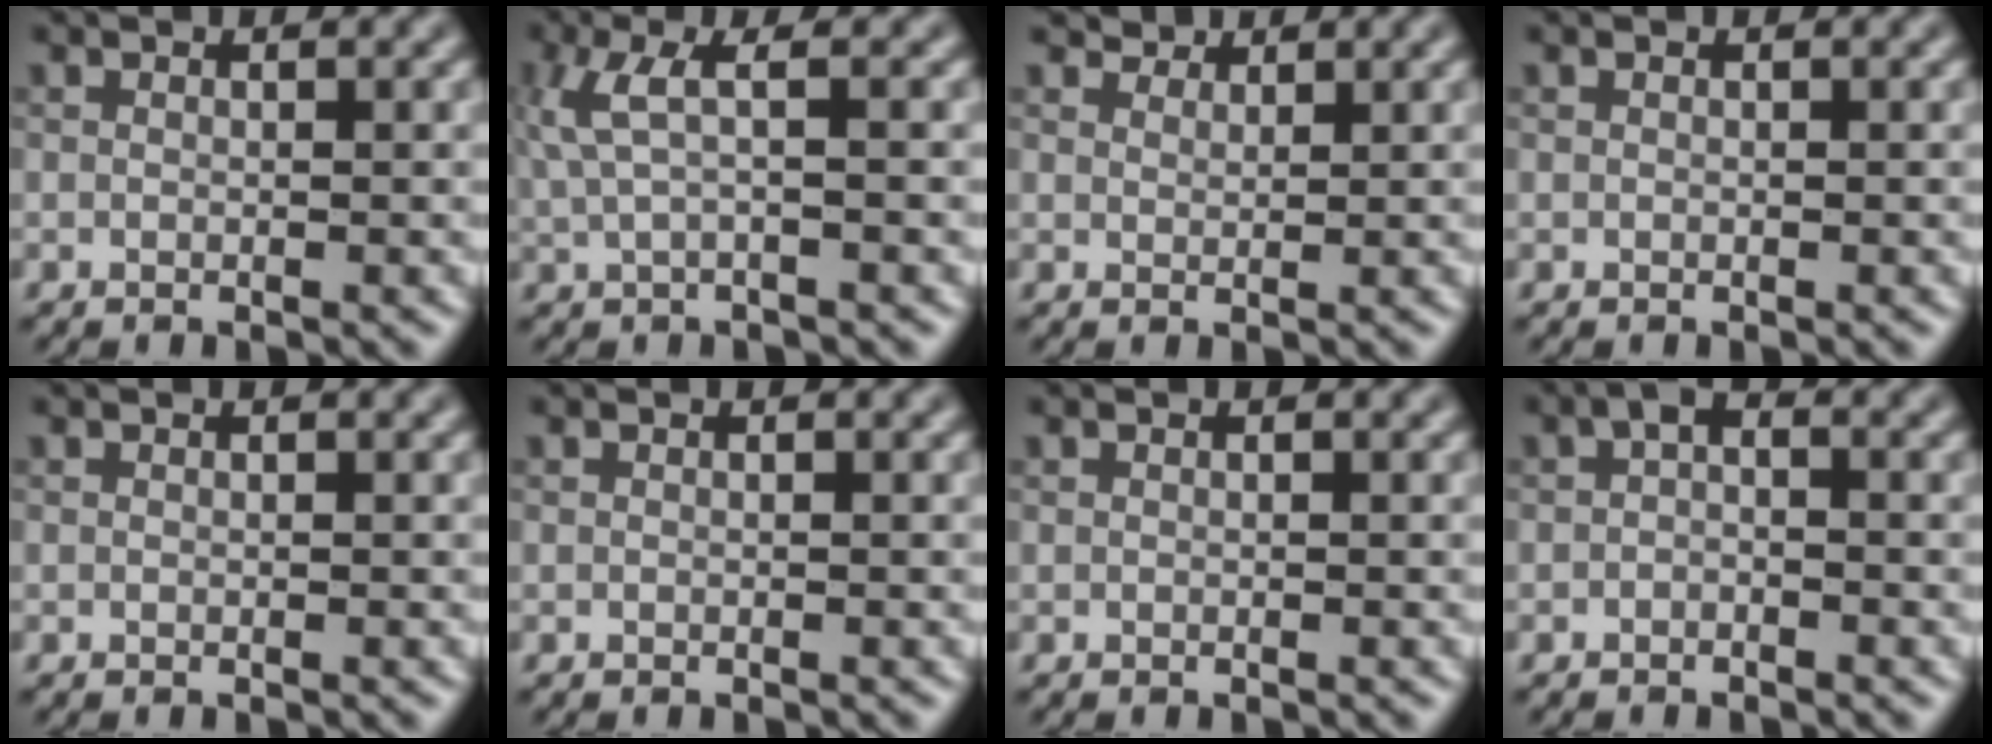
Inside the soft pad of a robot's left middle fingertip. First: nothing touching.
{"total": 3.0, "force": [0.6, 0.7, 2.8], "torque": [-0.068, 0.007, 0.012]}
{"total": 2.3, "force": [2.1, 0.9, 0.4], "torque": [-0.014, -0.010, 0.040]}
{"total": 0.0}
{"total": 0.0}
{"total": 0.0}
{"total": 0.0}
{"total": 1.0, "force": [-0.4, 0.5, 0.8], "torque": [-0.017, 0.003, -0.010]}